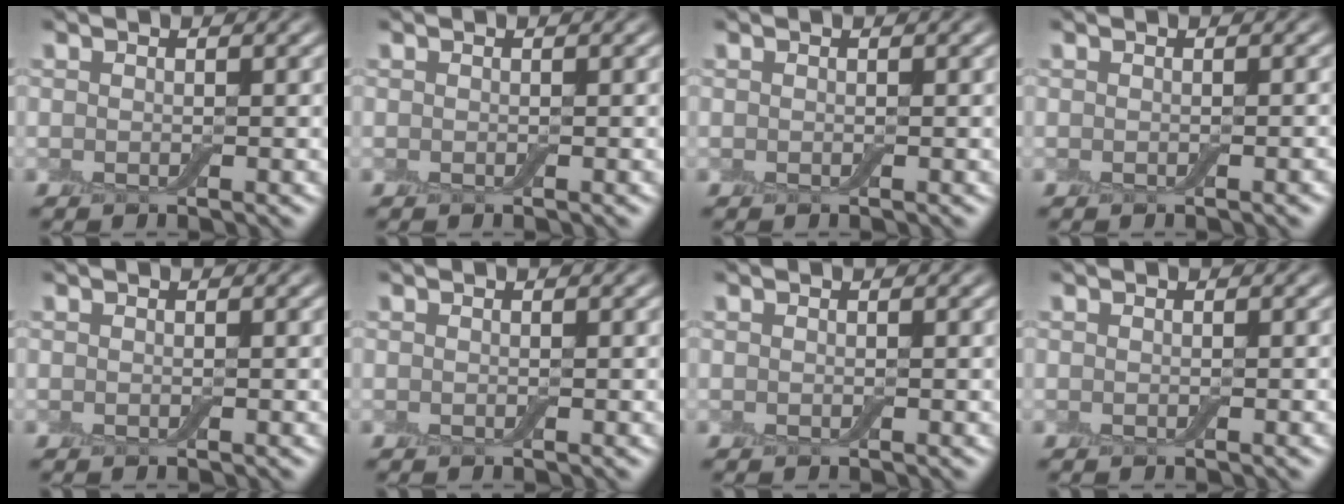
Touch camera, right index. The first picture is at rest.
{"total": 0.0}
{"total": 0.0}
{"total": 0.6, "force": [-0.3, 0.1, 0.6], "torque": [-0.007, 0.002, -0.003]}
{"total": 0.0}
{"total": 0.0}
{"total": 0.0}
{"total": 0.0}